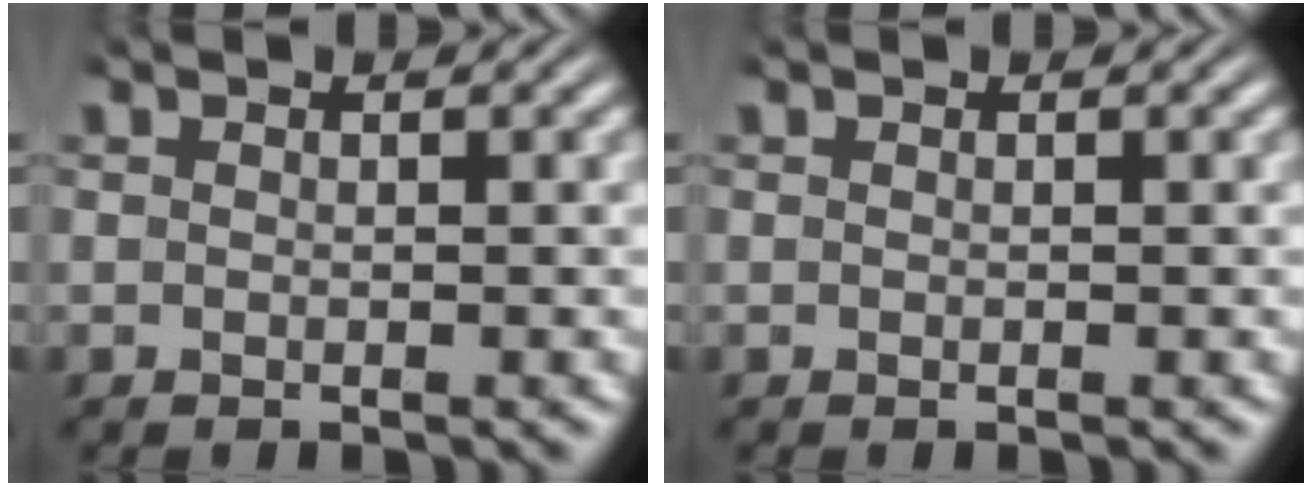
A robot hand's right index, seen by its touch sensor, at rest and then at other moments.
{"total": 0.0}